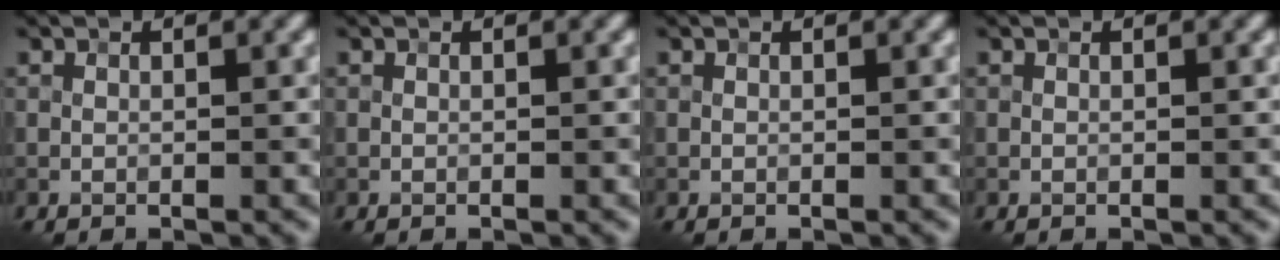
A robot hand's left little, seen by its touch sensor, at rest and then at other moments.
{"total": 0.0}
{"total": 0.0}
{"total": 0.0}